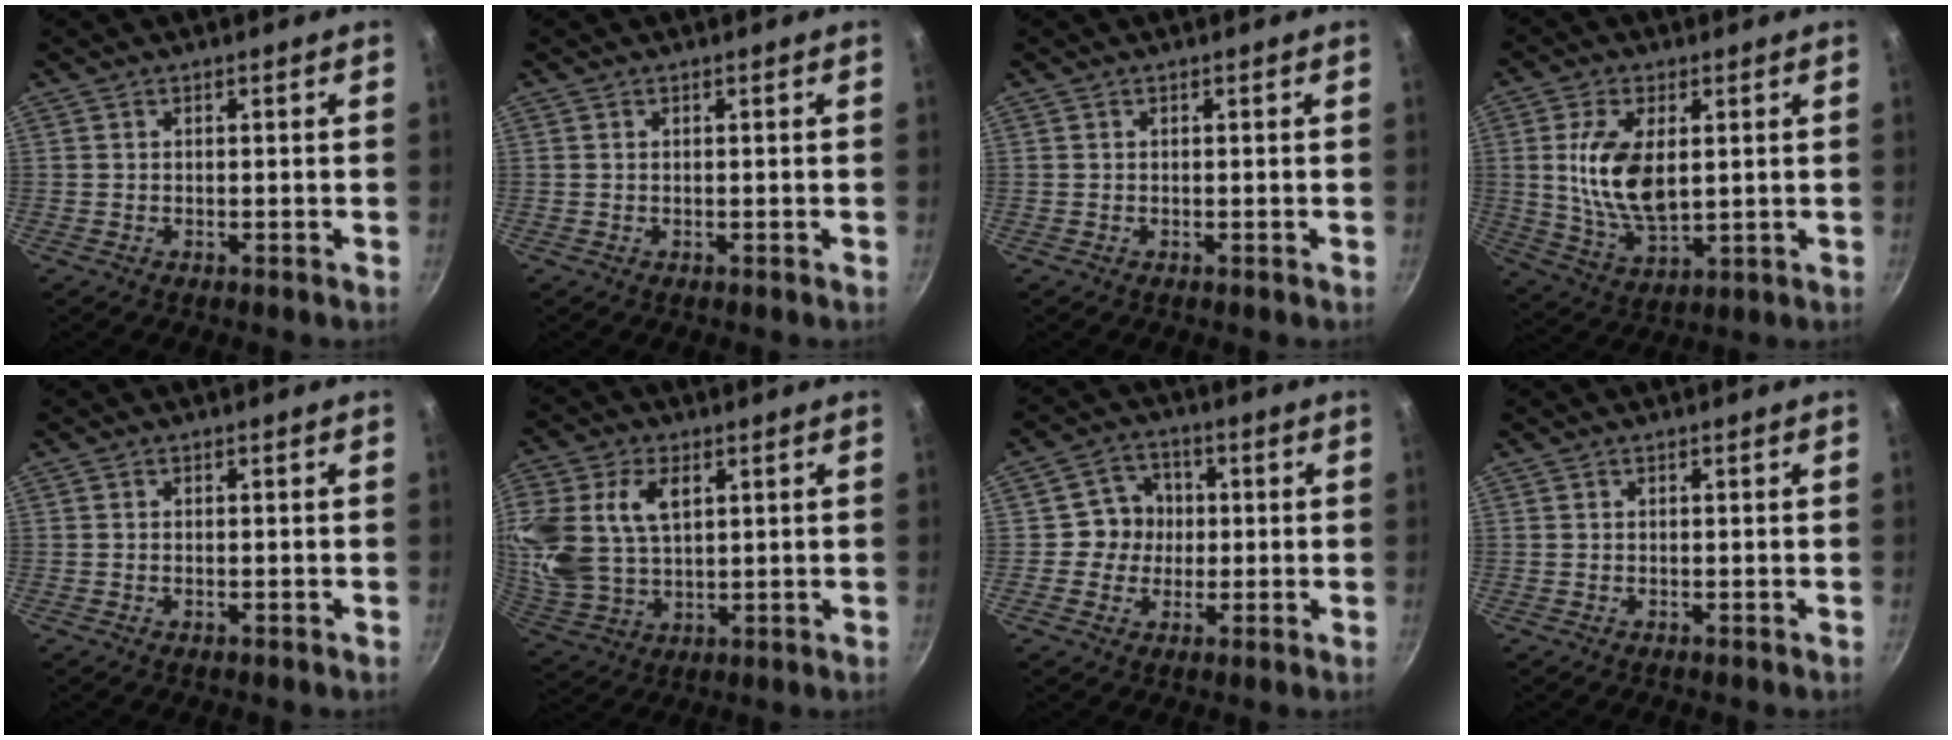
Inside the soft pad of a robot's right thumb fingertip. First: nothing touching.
{"total": 0.0}
{"total": 0.0}
{"total": 12.1, "force": [1.8, 6.3, 10.2], "torque": [-0.188, -0.013, 0.040]}
{"total": 0.7, "force": [-0.3, 0.4, 0.5], "torque": [-0.008, 0.002, -0.005]}
{"total": 17.5, "force": [5.2, 11.7, 11.9], "torque": [-0.263, -0.008, 0.107]}
{"total": 6.5, "force": [0.1, 6.2, 1.9], "torque": [0.012, 0.009, -0.012]}
{"total": 0.0}